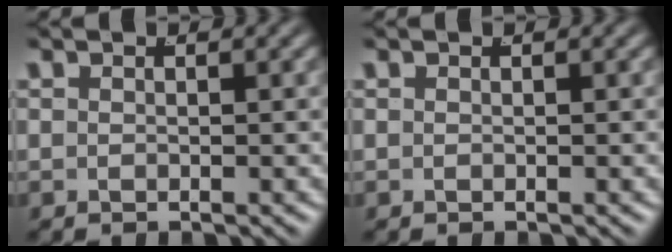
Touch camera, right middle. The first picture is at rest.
{"total": 0.0}